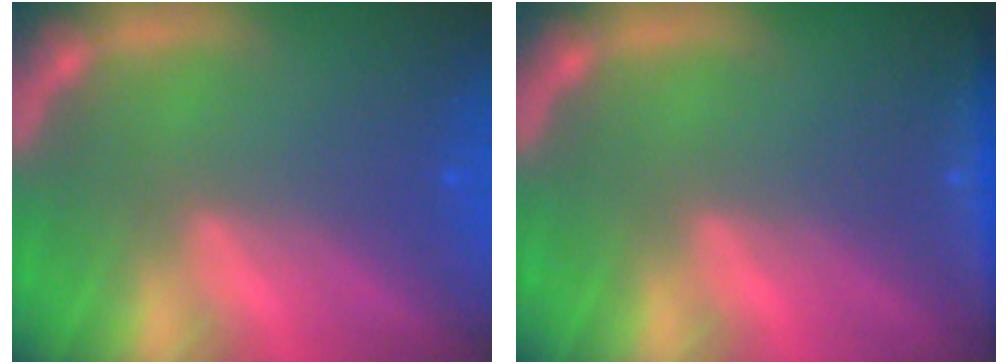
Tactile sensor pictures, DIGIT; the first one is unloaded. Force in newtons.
{"total": 2.9}